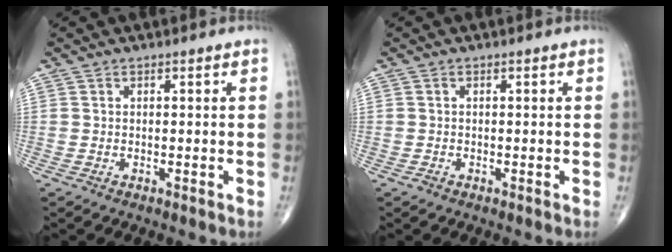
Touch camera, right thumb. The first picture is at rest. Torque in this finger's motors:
{"motor_torque": [0.01, -0.12, -0.11, -0.03, 0.01]}